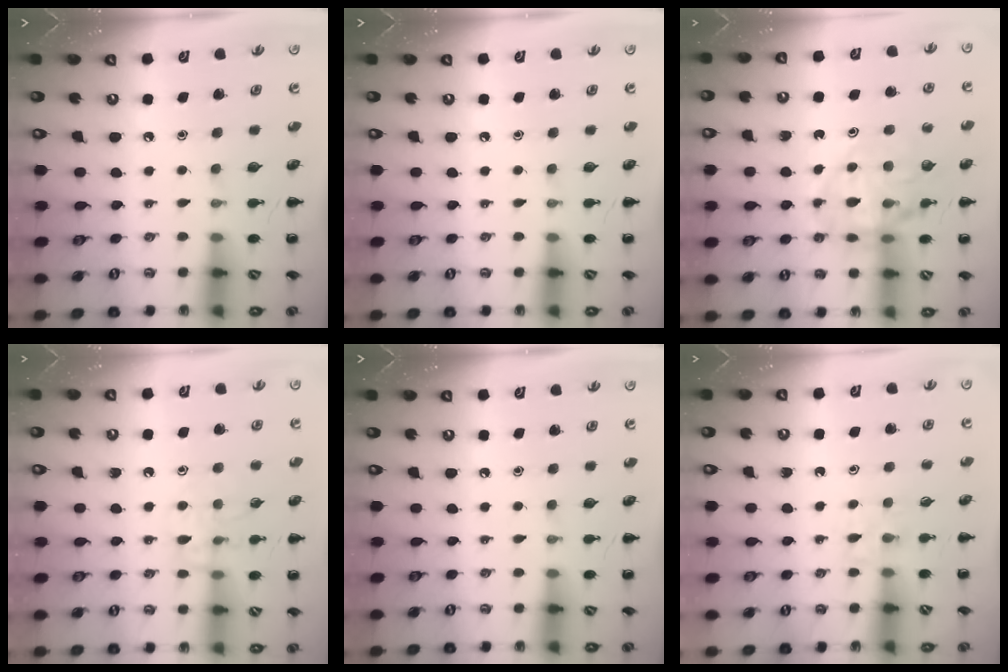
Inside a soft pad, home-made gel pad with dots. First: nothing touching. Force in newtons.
{"total": 0.0}
{"total": 12.9, "press": 12.5, "slide": 3.3}
{"total": 9.6, "press": 9.6, "slide": 0.7}
{"total": 0.0}
{"total": 3.2, "press": 3.0, "slide": 1.1}